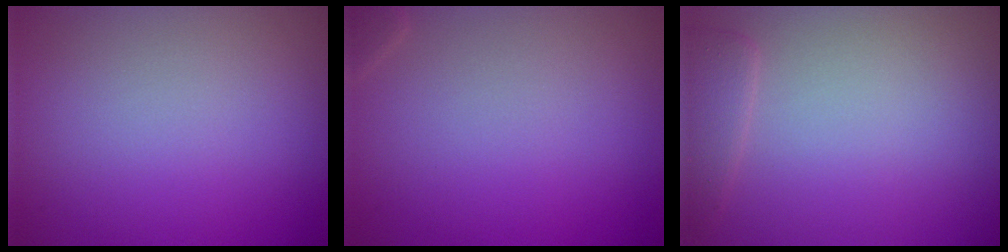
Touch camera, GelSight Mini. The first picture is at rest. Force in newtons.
{"total": 0.6, "press": 0.6, "slide": 0.0}
{"total": 1.2, "press": 1.2, "slide": 0.1}